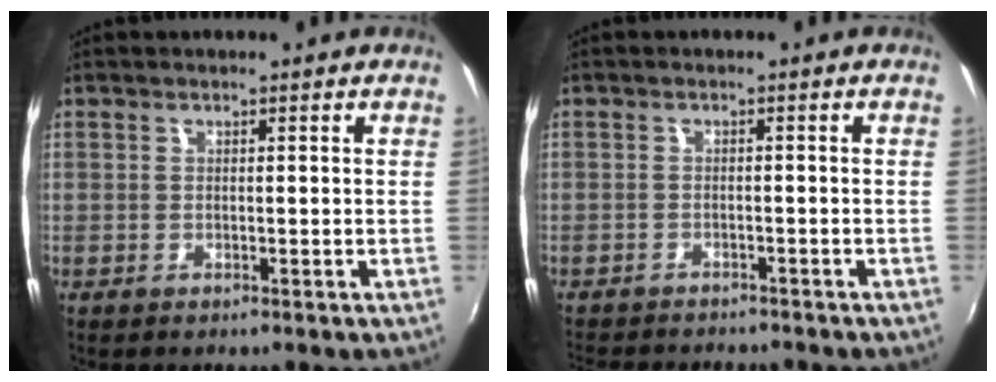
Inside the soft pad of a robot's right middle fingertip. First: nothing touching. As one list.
[{"total": 7.2, "force": [-6.6, 1.5, 2.2], "torque": [-0.059, -0.018, -0.100]}]